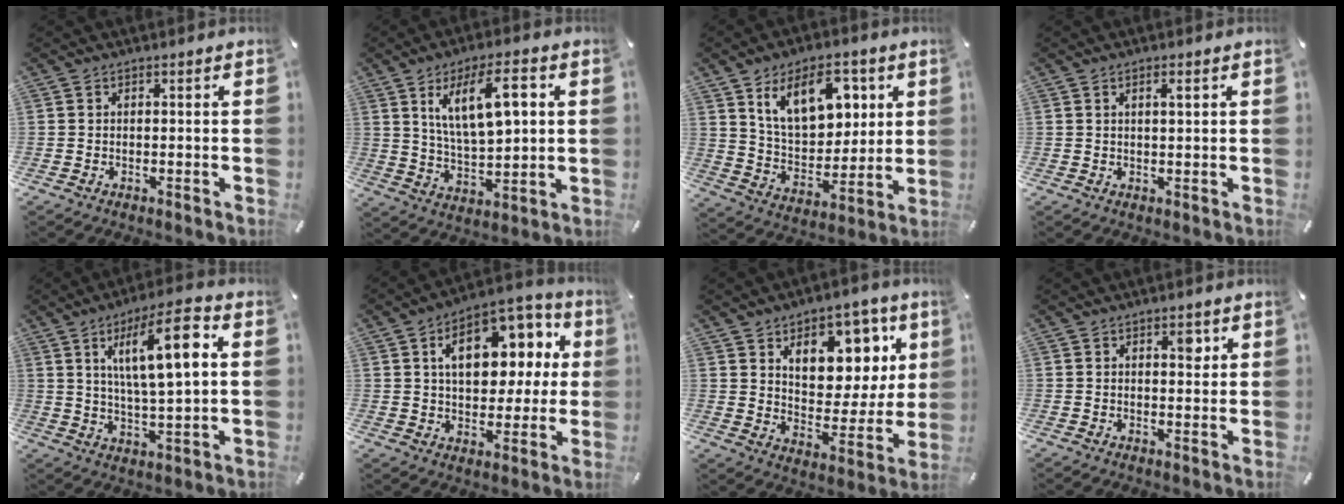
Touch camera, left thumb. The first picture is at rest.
{"total": 14.3, "force": [5.6, 6.2, 11.6], "torque": [-0.211, -0.006, 0.091]}
{"total": 15.6, "force": [7.7, 9.9, 9.3], "torque": [-0.154, -0.019, 0.143]}
{"total": 1.8, "force": [0.8, 0.3, 1.6], "torque": [-0.031, 0.001, 0.013]}
{"total": 15.2, "force": [5.2, 4.6, 13.5], "torque": [-0.225, -0.002, 0.076]}
{"total": 16.9, "force": [5.5, 10.5, 12.1], "torque": [-0.175, -0.014, 0.094]}
{"total": 12.5, "force": [6.9, 8.6, 6.0], "torque": [-0.078, -0.053, 0.124]}
{"total": 3.5, "force": [1.6, 1.8, 2.5], "torque": [-0.015, -0.010, 0.016]}